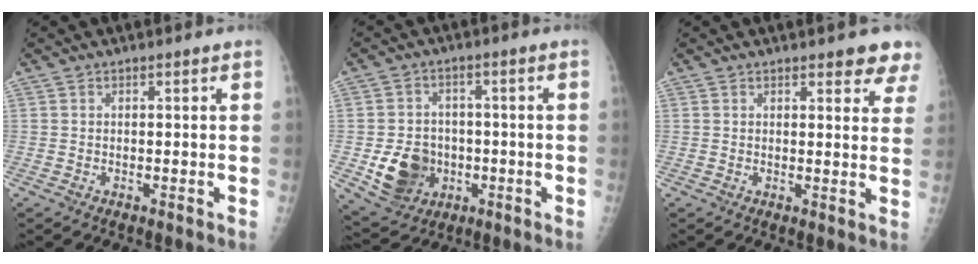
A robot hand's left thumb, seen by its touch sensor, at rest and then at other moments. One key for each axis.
{"total": 10.4, "fx": -2.6, "fy": 8.7, "fz": 4.9, "tx": -0.053, "ty": 0.006, "tz": -0.033}
{"total": 6.3, "fx": 5.1, "fy": 2.2, "fz": 3.1, "tx": -0.001, "ty": -0.022, "tz": 0.044}